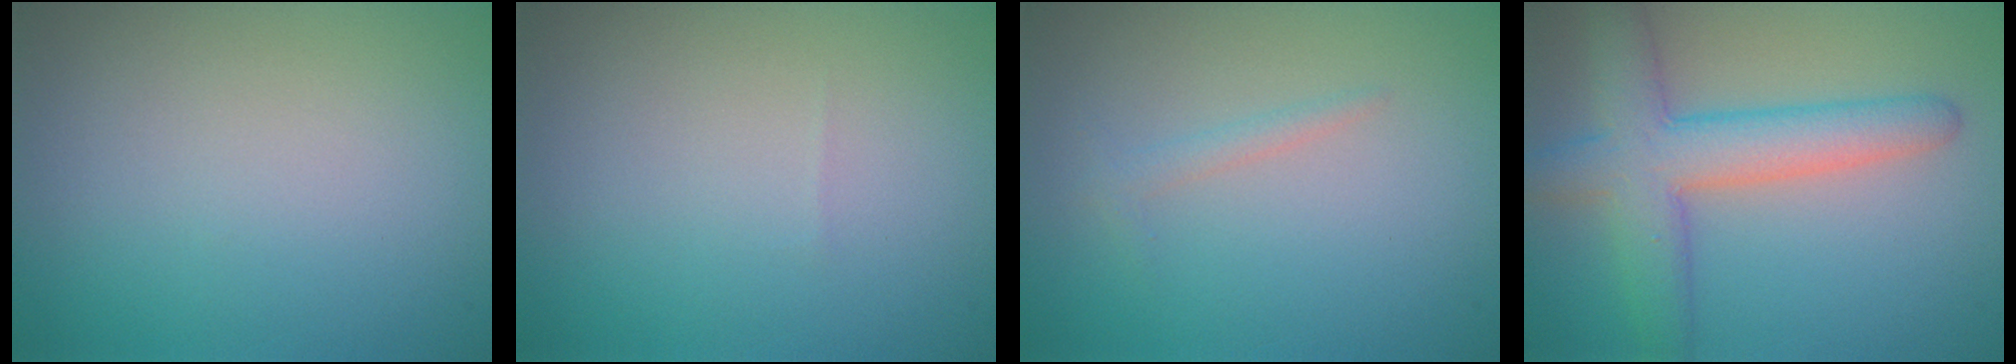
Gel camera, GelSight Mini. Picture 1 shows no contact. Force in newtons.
{"total": 0.0}
{"total": 1.0, "press": 1.0, "slide": 0.1}
{"total": 6.2, "press": 6.2, "slide": 0.3}